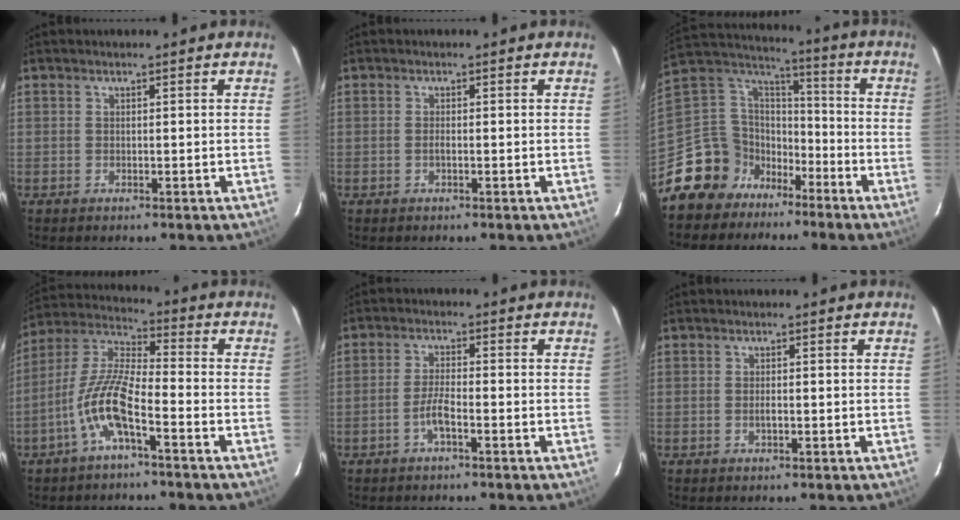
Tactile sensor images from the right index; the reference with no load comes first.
{"total": 0.6, "force": [-0.3, 0.2, 0.5], "torque": [-0.010, 0.000, -0.005]}
{"total": 14.5, "force": [-9.8, 10.2, 3.2], "torque": [-0.098, 0.045, -0.175]}
{"total": 10.5, "force": [-5.1, 2.2, 8.9], "torque": [-0.196, 0.006, -0.101]}
{"total": 3.5, "force": [-2.0, 0.5, 2.8], "torque": [-0.066, 0.004, -0.040]}
{"total": 0.8, "force": [-0.3, 0.4, 0.7], "torque": [-0.014, -0.001, -0.004]}